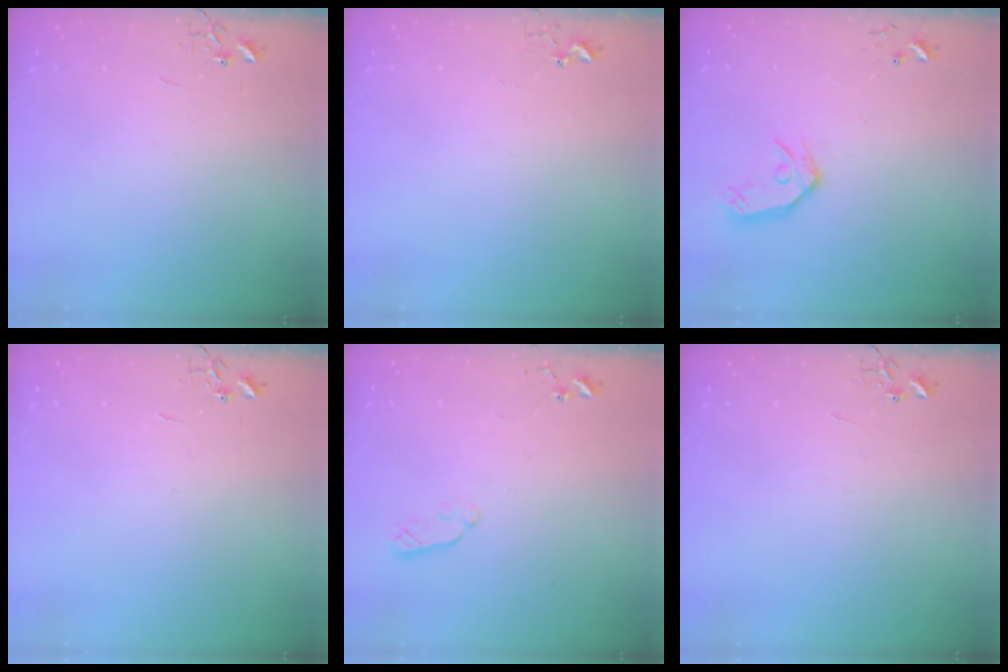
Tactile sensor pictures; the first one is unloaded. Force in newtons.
{"total": 2.7, "press": 2.7, "slide": 0.3}
{"total": 11.3, "press": 11.2, "slide": 1.4}
{"total": 0.0}
{"total": 3.8, "press": 3.8, "slide": 0.6}
{"total": 0.0}